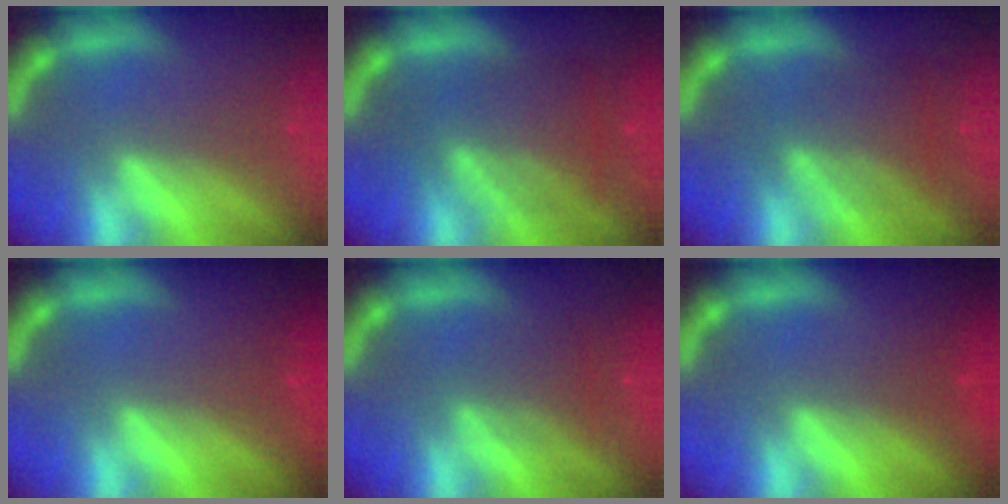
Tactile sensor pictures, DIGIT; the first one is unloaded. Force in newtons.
{"total": 6.5}
{"total": 5.0}
{"total": 0.0}
{"total": 2.5}
{"total": 1.0}